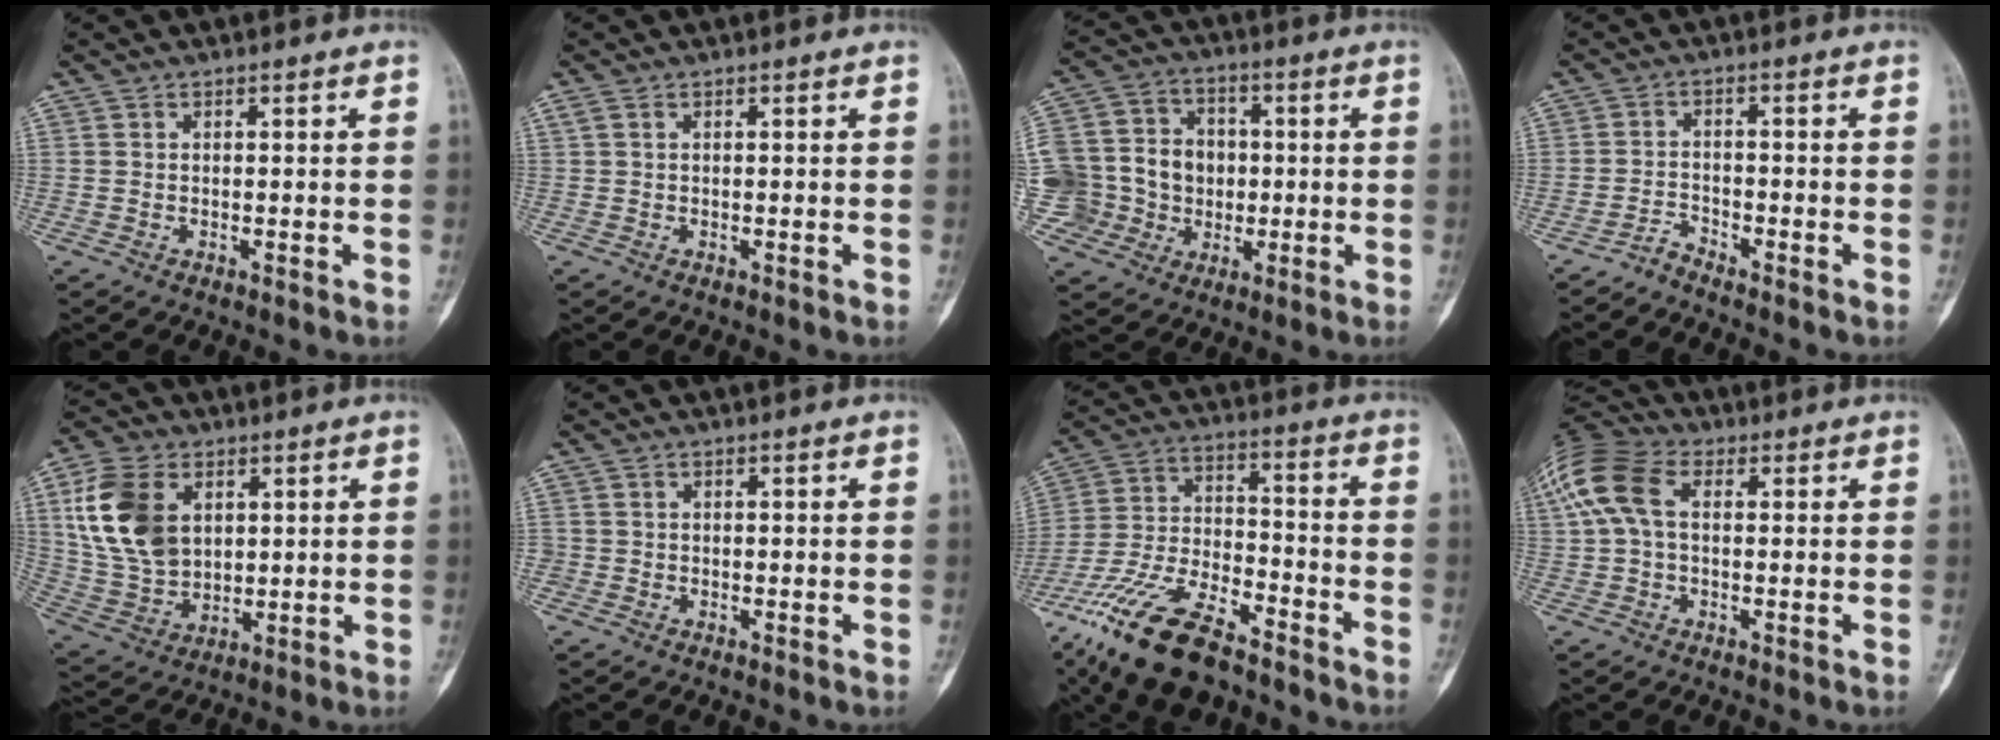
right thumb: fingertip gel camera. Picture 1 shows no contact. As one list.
[{"total": 0.9, "force": [0.4, 0.5, 0.6], "torque": [-0.018, 0.009, 0.009]}, {"total": 16.3, "force": [-1.1, 14.9, 6.4], "torque": [-0.094, 0.041, -0.009]}, {"total": 2.3, "force": [-2.3, 0.2, 0.1], "torque": [-0.002, 0.006, -0.047]}, {"total": 15.4, "force": [4.4, 10.7, 10.3], "torque": [-0.186, -0.007, 0.095]}, {"total": 1.0, "force": [-0.4, 0.9, 0.0], "torque": [0.009, 0.007, -0.012]}, {"total": 19.0, "force": [-13.4, 7.0, 11.6], "torque": [-0.242, 0.049, -0.248]}, {"total": 12.0, "force": [2.1, 7.6, 9.1], "torque": [-0.206, 0.036, 0.033]}]